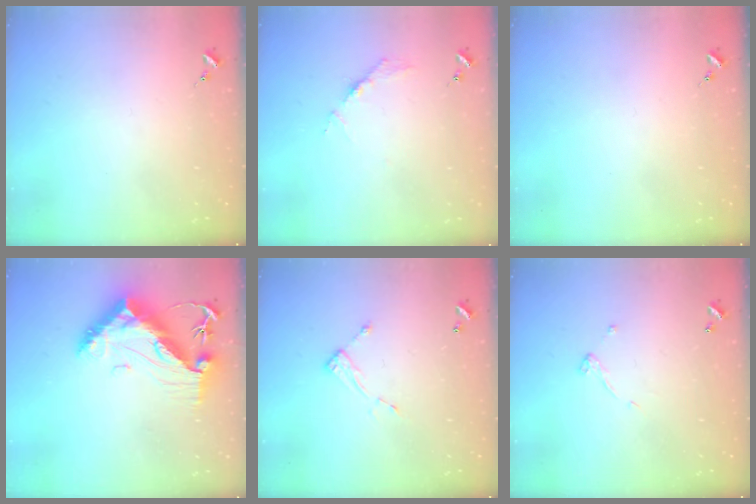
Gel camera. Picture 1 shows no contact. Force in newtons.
{"total": 3.8, "press": 3.8, "slide": 0.4}
{"total": 0.0}
{"total": 14.8, "press": 14.7, "slide": 1.3}
{"total": 6.1, "press": 6.1, "slide": 0.2}
{"total": 4.4, "press": 4.4, "slide": 0.2}